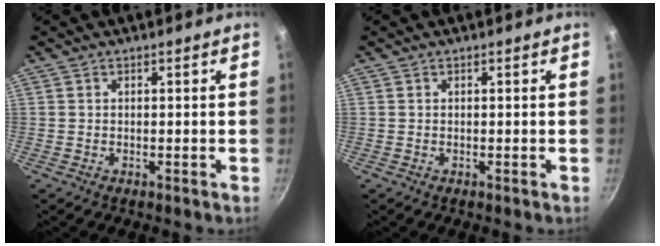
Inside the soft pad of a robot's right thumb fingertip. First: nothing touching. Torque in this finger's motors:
{"motor_torque": [-0.02, 0.00, -0.02, 0.07, 0.01]}